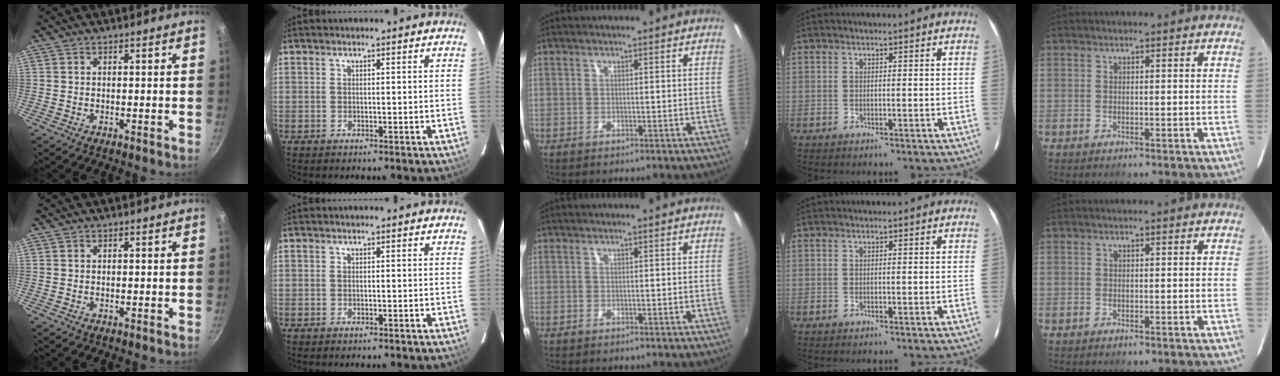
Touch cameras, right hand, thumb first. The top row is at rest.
{}